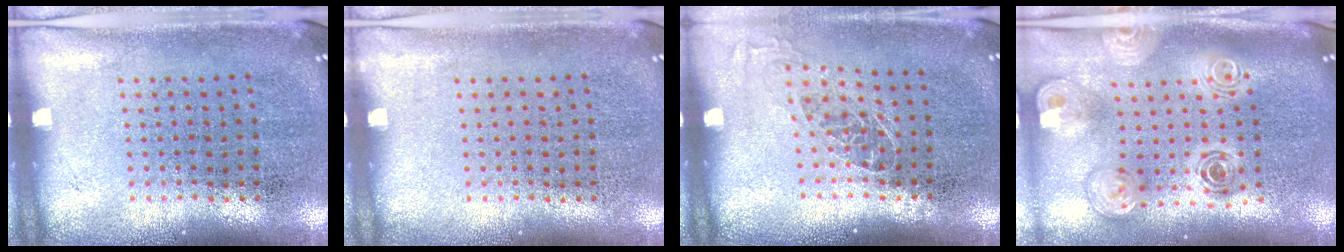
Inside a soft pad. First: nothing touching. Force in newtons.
{"total": 0.0}
{"total": 1.0, "press": 0.9, "slide": 0.5}
{"total": 1.9, "press": 1.6, "slide": 1.0}